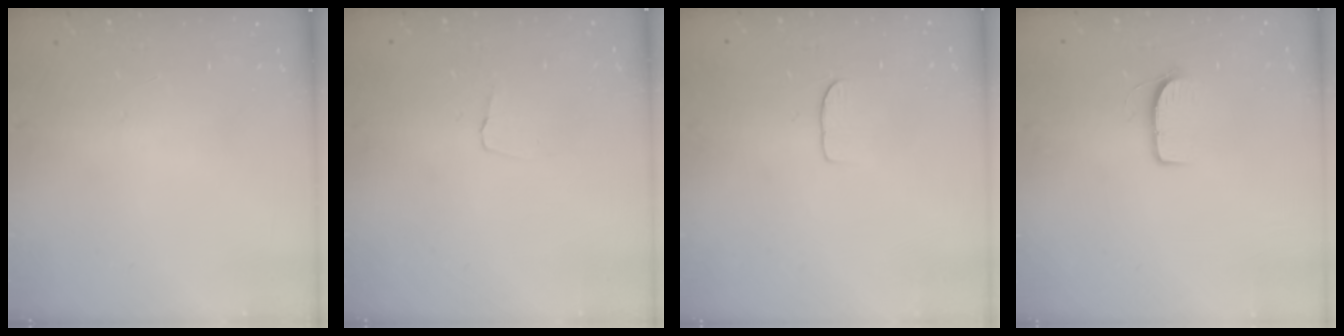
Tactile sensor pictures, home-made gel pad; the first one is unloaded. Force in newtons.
{"total": 2.9, "press": 2.8, "slide": 0.3}
{"total": 4.5, "press": 4.5, "slide": 0.3}
{"total": 7.0, "press": 7.0, "slide": 0.5}